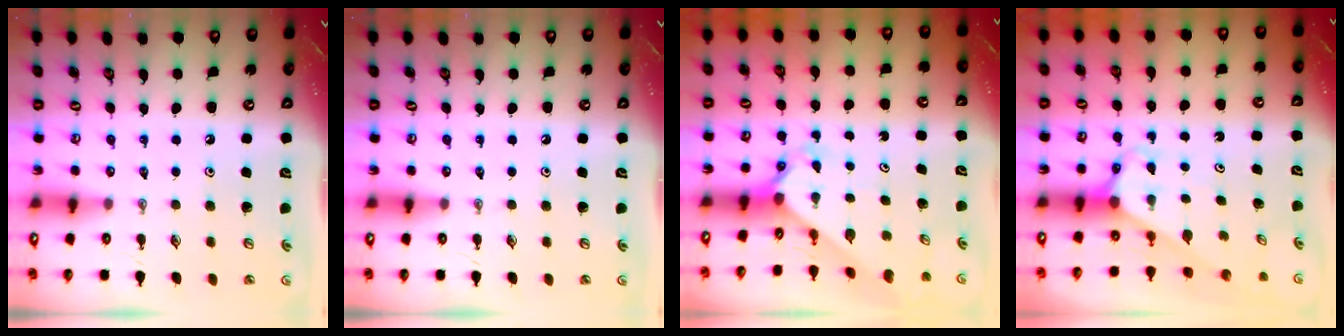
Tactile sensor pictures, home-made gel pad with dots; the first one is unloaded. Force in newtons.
{"total": 0.0}
{"total": 2.3, "press": 2.3, "slide": 0.2}
{"total": 2.8, "press": 2.8, "slide": 0.1}